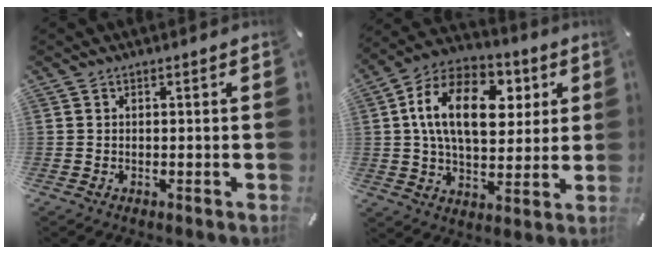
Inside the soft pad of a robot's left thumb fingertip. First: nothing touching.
{"total": 18.6, "force": [5.2, 11.6, 13.6], "torque": [-0.238, -0.002, 0.086]}